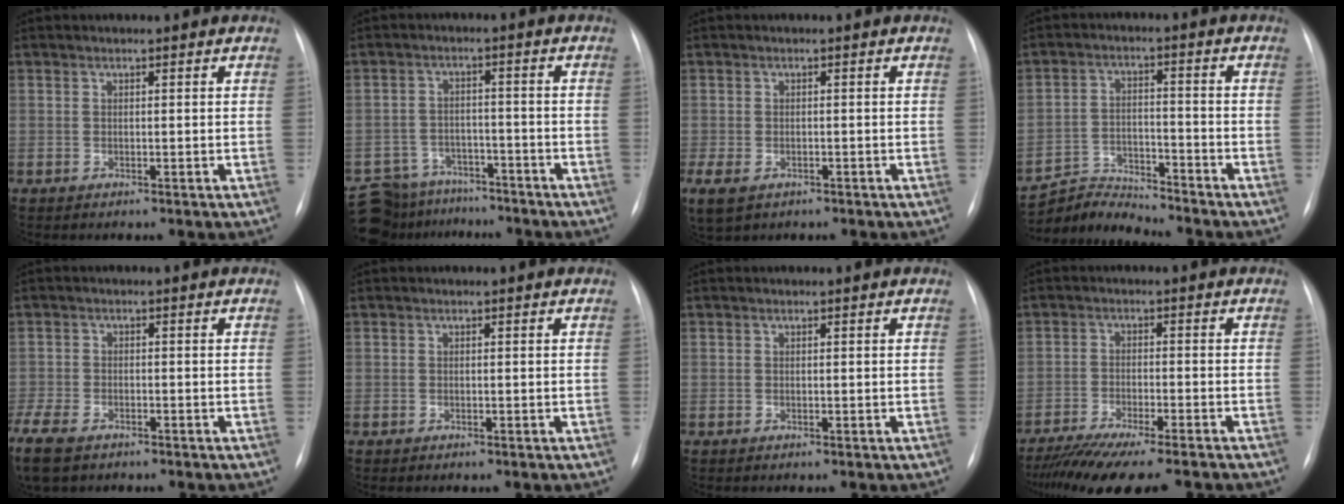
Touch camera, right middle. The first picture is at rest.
{"total": 11.2, "force": [-9.7, 5.4, 1.4], "torque": [-0.033, 0.012, -0.139]}
{"total": 7.4, "force": [-3.8, 5.1, 3.8], "torque": [-0.101, -0.009, -0.055]}
{"total": 6.6, "force": [-6.4, -0.6, -1.5], "torque": [0.017, 0.005, -0.113]}
{"total": 11.9, "force": [-7.8, 6.3, 6.4], "torque": [-0.172, -0.019, -0.125]}
{"total": 0.0}
{"total": 0.0}
{"total": 14.1, "force": [-12.1, 1.2, 7.2], "torque": [-0.109, -0.028, -0.182]}